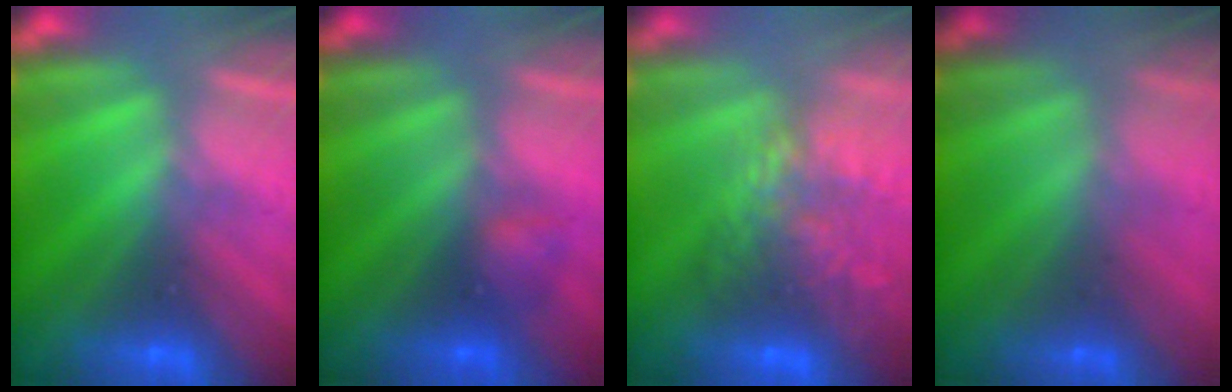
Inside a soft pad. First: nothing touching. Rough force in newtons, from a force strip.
{"total": 1.9}
{"total": 10.5}
{"total": 1.7}